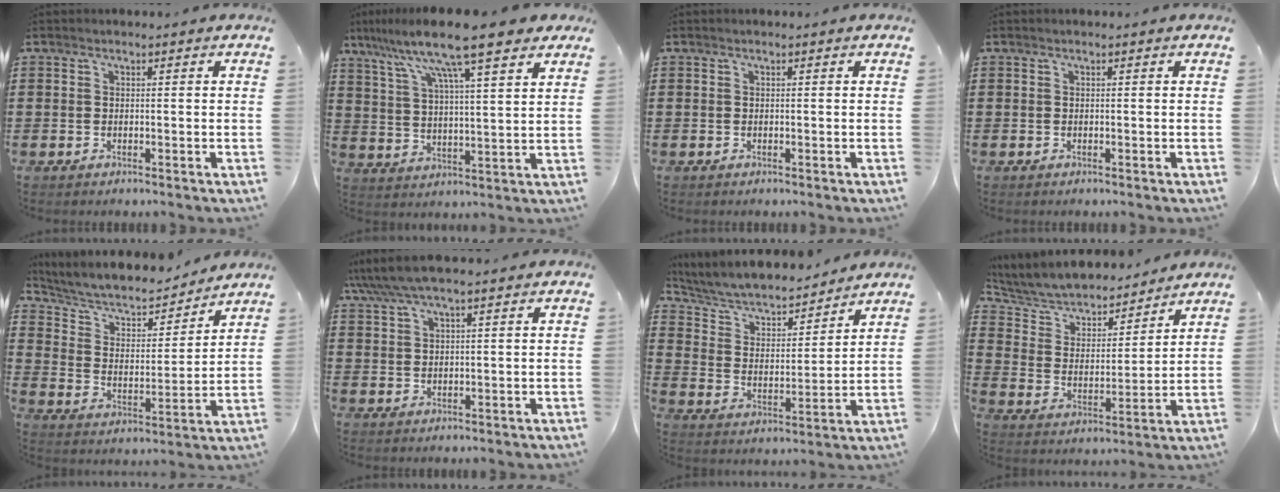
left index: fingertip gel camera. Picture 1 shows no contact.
{"total": 11.7, "force": [9.0, 1.0, 7.4], "torque": [-0.159, -0.040, 0.147]}
{"total": 0.0}
{"total": 0.0}
{"total": 6.5, "force": [5.6, 2.3, 2.2], "torque": [-0.073, -0.035, 0.093]}
{"total": 4.0, "force": [3.1, 0.5, 2.4], "torque": [-0.055, -0.001, 0.057]}
{"total": 5.2, "force": [4.8, 1.4, 1.6], "torque": [-0.056, -0.034, 0.075]}
{"total": 5.4, "force": [5.2, 1.5, 0.6], "torque": [-0.046, -0.039, 0.084]}